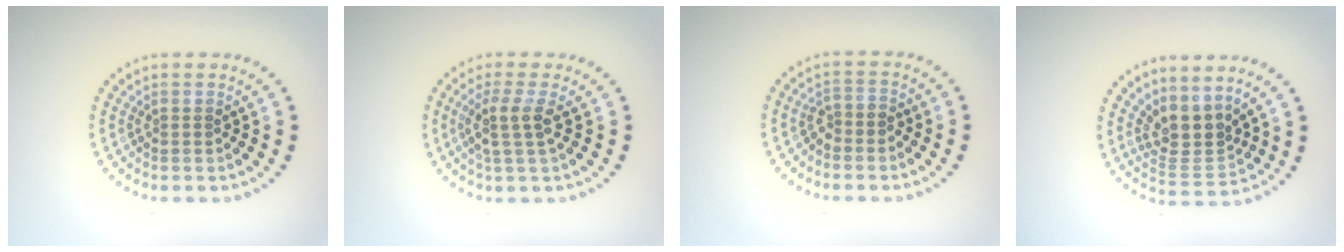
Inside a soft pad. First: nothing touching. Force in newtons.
{"total": 2.6, "press": 2.1, "slide": 1.6}
{"total": 1.6, "press": 1.2, "slide": 1.0}
{"total": 3.3, "press": 2.5, "slide": 2.2}